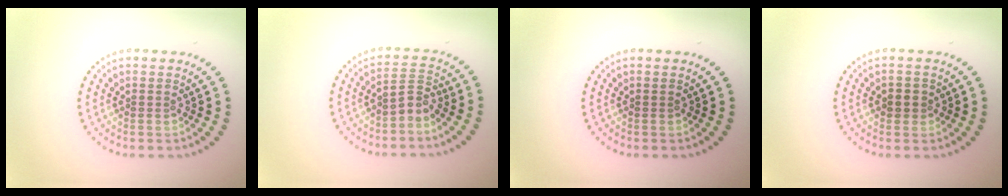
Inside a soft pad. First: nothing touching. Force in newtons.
{"total": 2.2, "press": 1.4, "slide": 1.7}
{"total": 0.0}
{"total": 1.5, "press": 1.4, "slide": 0.4}